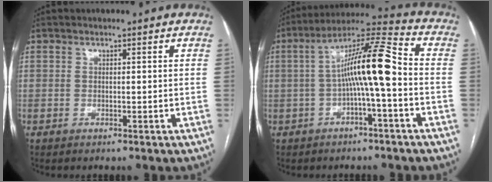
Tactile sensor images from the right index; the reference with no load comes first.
{"total": 11.4, "force": [-1.1, 0.6, 11.3], "torque": [-0.197, 0.032, -0.022]}